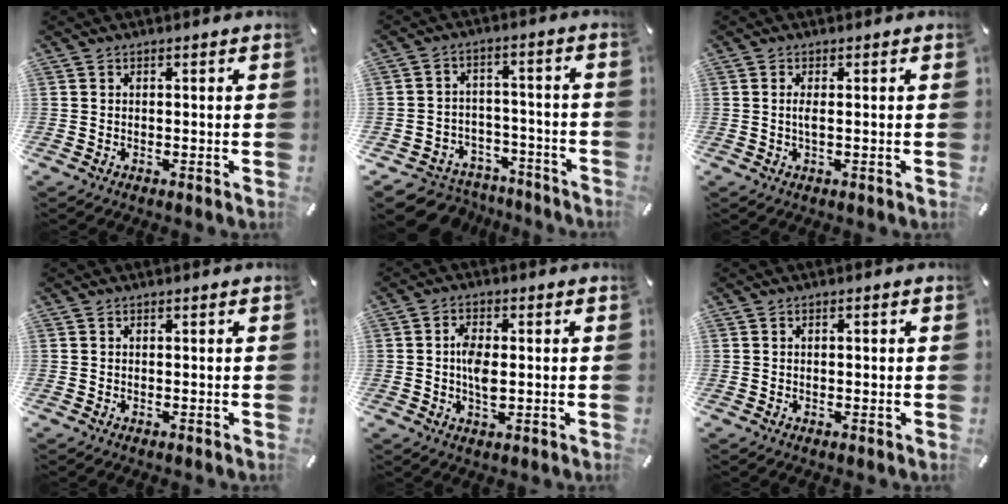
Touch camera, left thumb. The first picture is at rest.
{"total": 6.5, "force": [-4.1, 4.9, 1.4], "torque": [-0.024, 0.026, -0.074]}
{"total": 1.9, "force": [0.0, 0.3, 1.9], "torque": [-0.038, -0.004, 0.000]}
{"total": 0.0}
{"total": 5.2, "force": [-0.1, 2.8, 4.4], "torque": [-0.089, -0.002, -0.007]}
{"total": 0.7, "force": [0.0, 0.4, 0.6], "torque": [-0.012, 0.001, 0.000]}